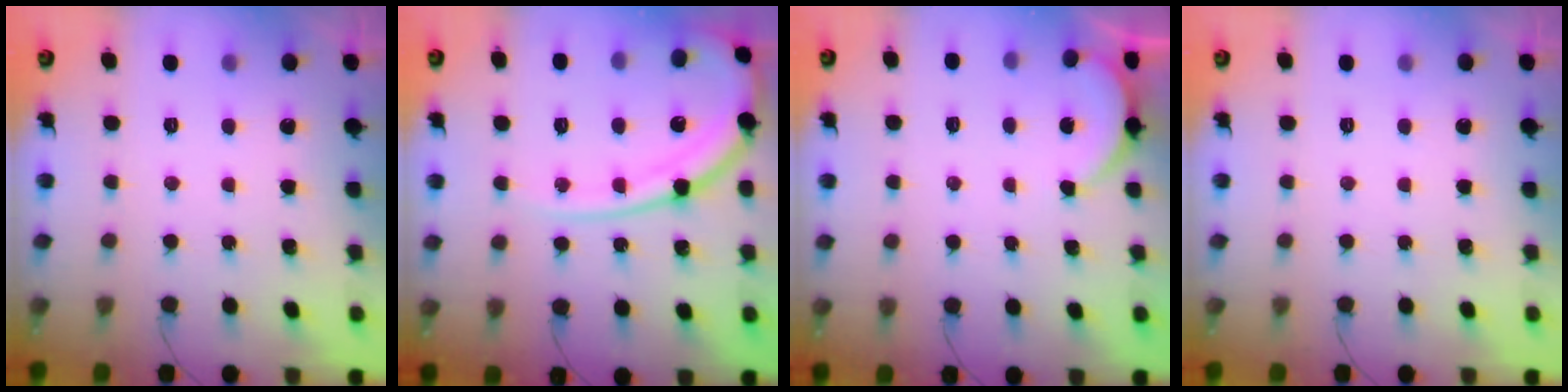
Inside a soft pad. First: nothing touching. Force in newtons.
{"total": 15.5, "press": 15.4, "slide": 1.7}
{"total": 2.8, "press": 2.8, "slide": 0.3}
{"total": 0.0}